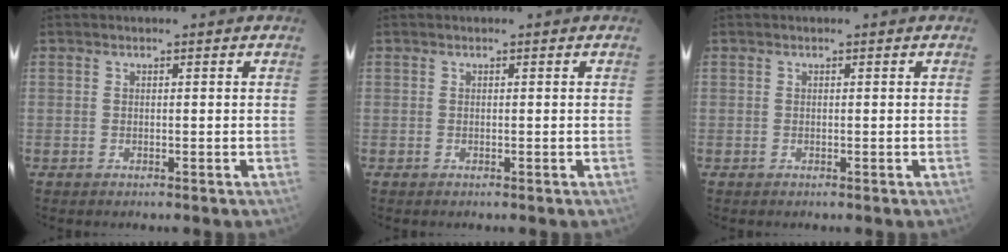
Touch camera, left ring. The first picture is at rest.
{"total": 0.0}
{"total": 0.0}